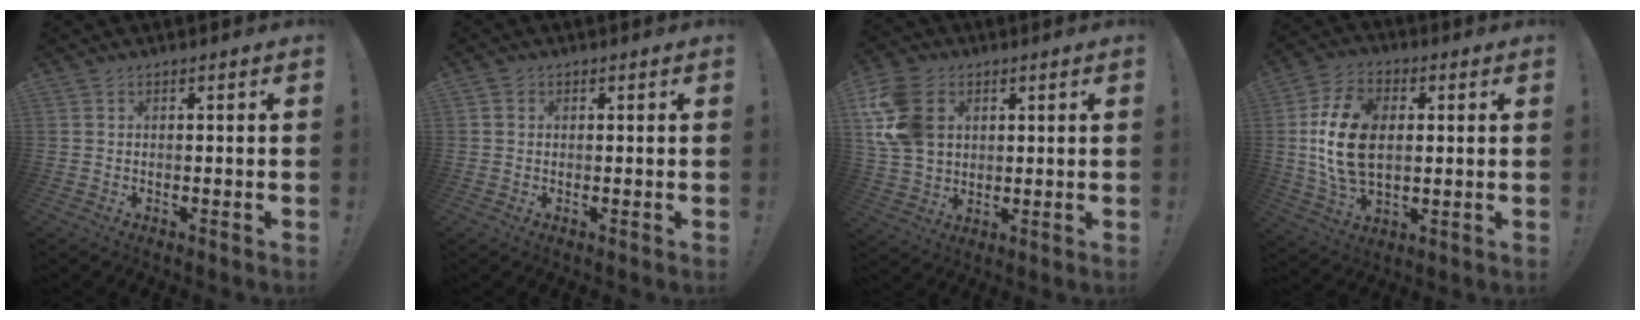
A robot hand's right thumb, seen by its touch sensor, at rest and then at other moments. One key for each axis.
{"total": 1.0, "fx": 0.3, "fy": 0.9, "fz": 0.4, "tx": -0.007, "ty": 0.002, "tz": 0.005}
{"total": 15.7, "fx": 4.5, "fy": 11.8, "fz": 9.4, "tx": -0.186, "ty": -0.008, "tz": 0.092}
{"total": 17.9, "fx": 1.3, "fy": 11.7, "fz": 13.5, "tx": -0.254, "ty": 0.006, "tz": 0.024}